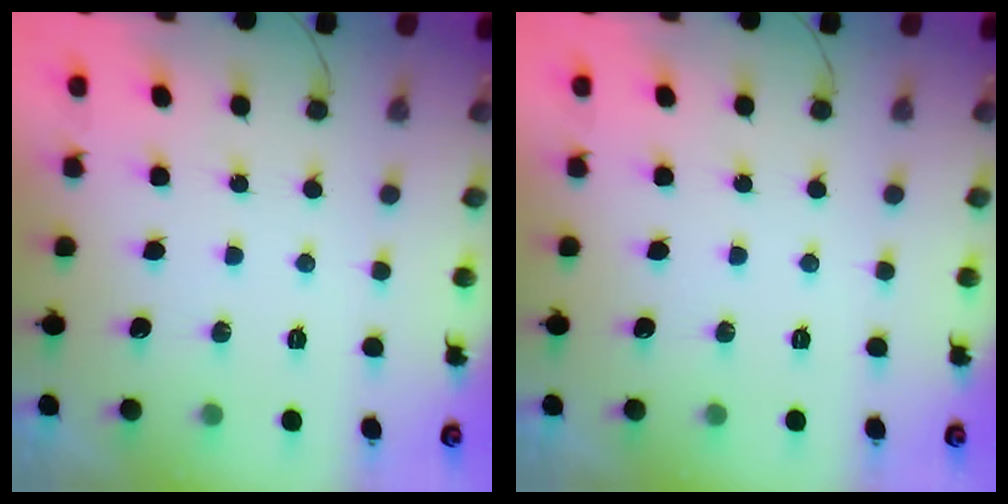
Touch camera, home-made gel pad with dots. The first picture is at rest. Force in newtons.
{"total": 0.0}